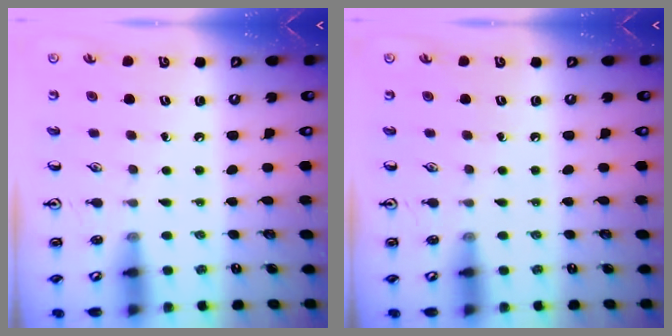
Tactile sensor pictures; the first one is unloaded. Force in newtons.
{"total": 0.0}